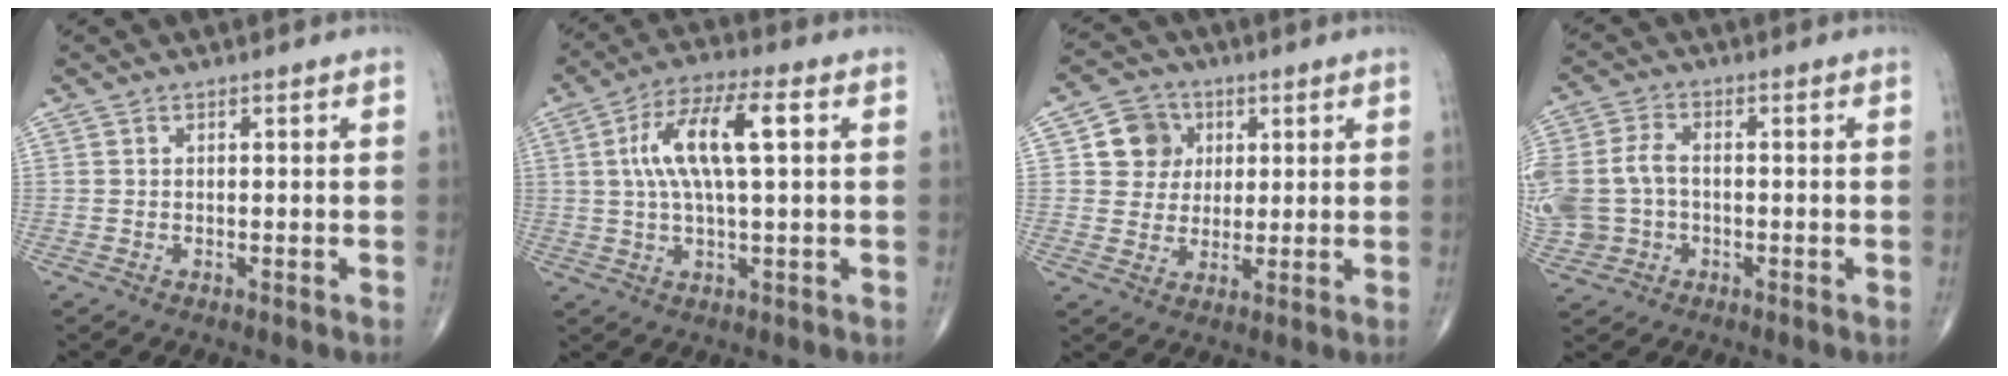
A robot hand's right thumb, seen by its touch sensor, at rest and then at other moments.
{"total": 12.5, "force": [2.5, 3.8, 11.6], "torque": [-0.232, 0.021, 0.041]}
{"total": 7.6, "force": [2.2, 6.9, 2.4], "torque": [-0.005, -0.002, 0.035]}
{"total": 11.7, "force": [-1.2, 9.2, 7.2], "torque": [-0.183, 0.018, -0.017]}